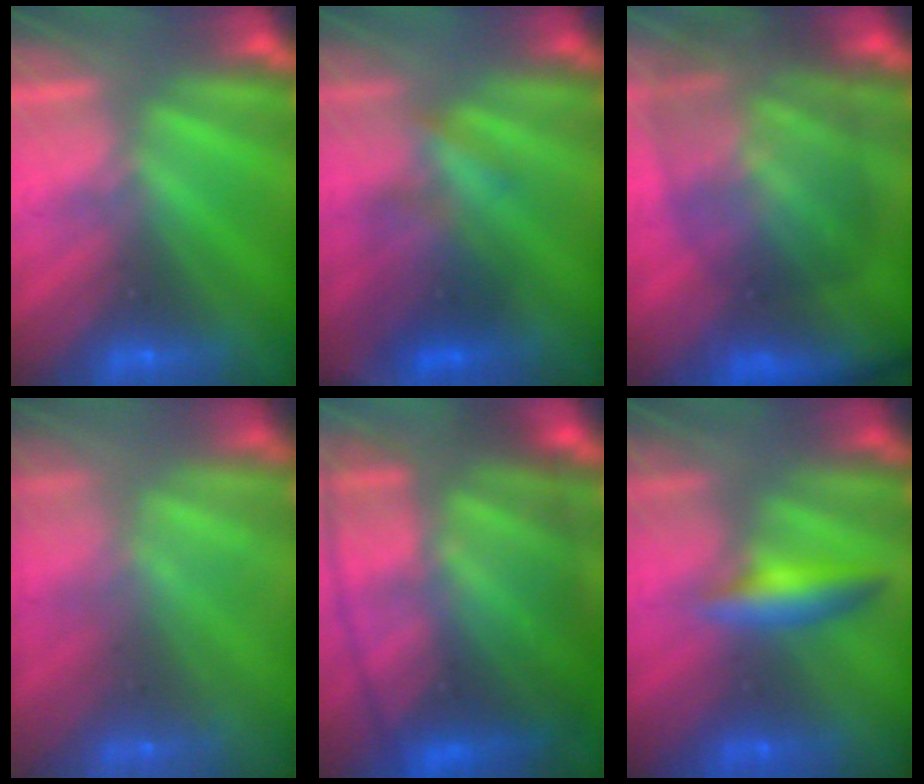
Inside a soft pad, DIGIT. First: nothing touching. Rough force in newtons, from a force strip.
{"total": 3.1}
{"total": 8.7}
{"total": 7.0}
{"total": 6.9}
{"total": 2.4}